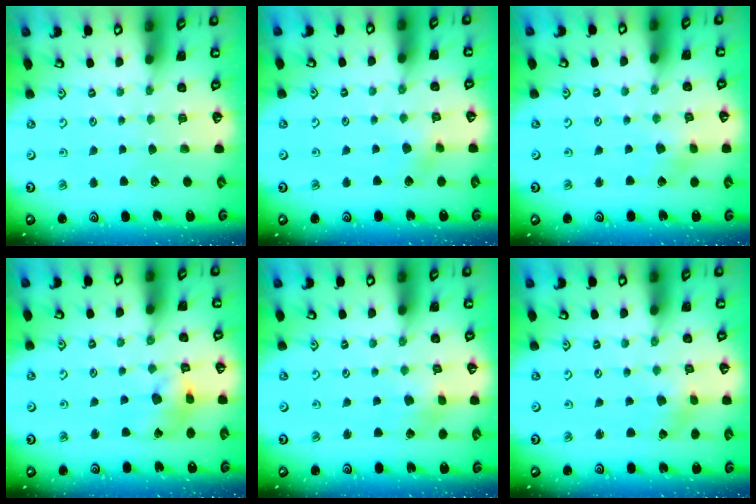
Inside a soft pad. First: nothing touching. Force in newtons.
{"total": 5.7, "press": 5.6, "slide": 0.8}
{"total": 2.9, "press": 2.9, "slide": 0.4}
{"total": 10.9, "press": 10.8, "slide": 1.4}
{"total": 2.8, "press": 2.8, "slide": 0.1}
{"total": 1.2, "press": 1.2, "slide": 0.2}